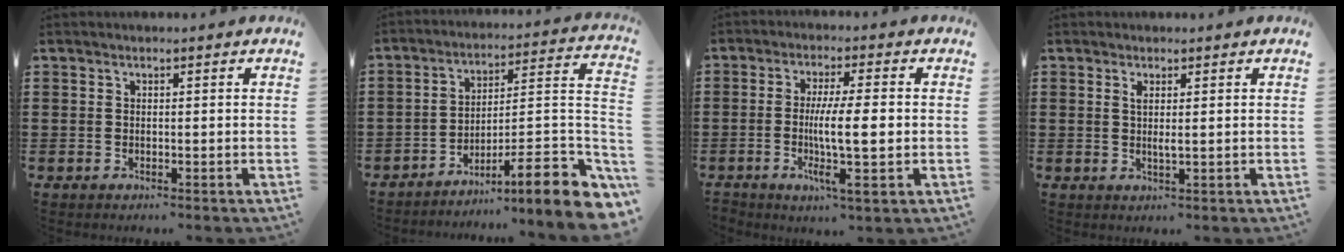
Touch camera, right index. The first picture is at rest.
{"total": 9.1, "force": [-5.9, 0.7, 6.9], "torque": [-0.100, -0.009, -0.118]}
{"total": 8.5, "force": [-1.0, 1.2, 8.4], "torque": [-0.158, -0.009, -0.023]}
{"total": 1.7, "force": [0.3, 0.1, 1.7], "torque": [-0.034, -0.002, 0.004]}